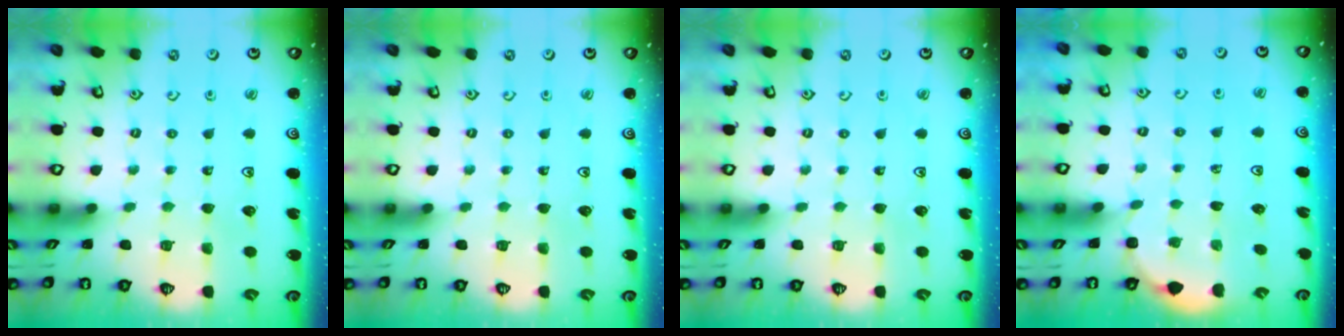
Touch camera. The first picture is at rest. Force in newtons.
{"total": 0.0}
{"total": 0.0}
{"total": 2.4, "press": 2.1, "slide": 1.1}